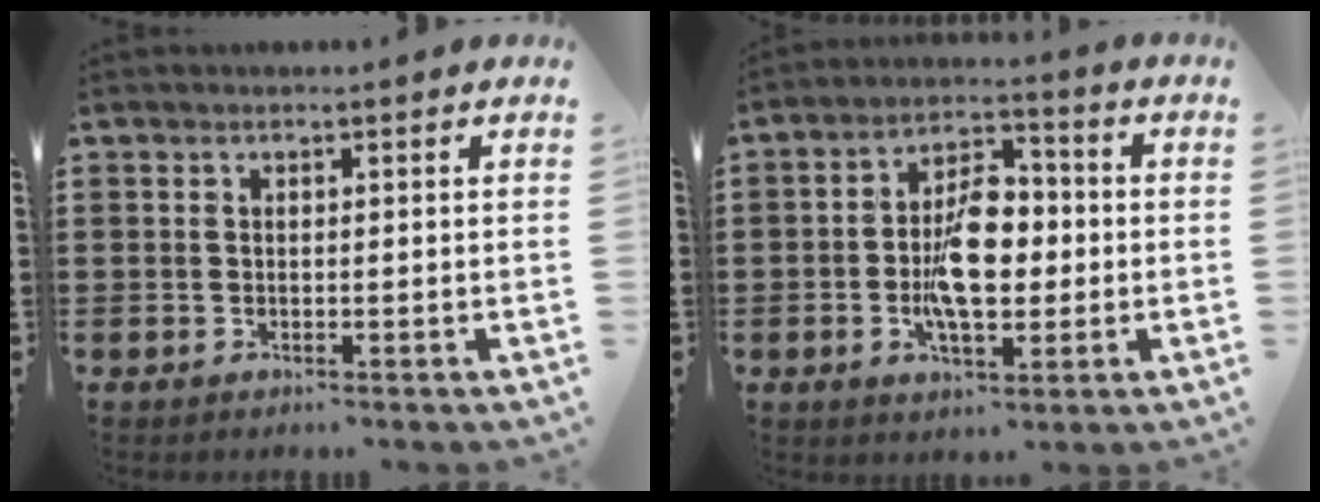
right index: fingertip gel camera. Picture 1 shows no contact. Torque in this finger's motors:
{"motor_torque": [2.14, 0.00, 0.73, 0.21]}